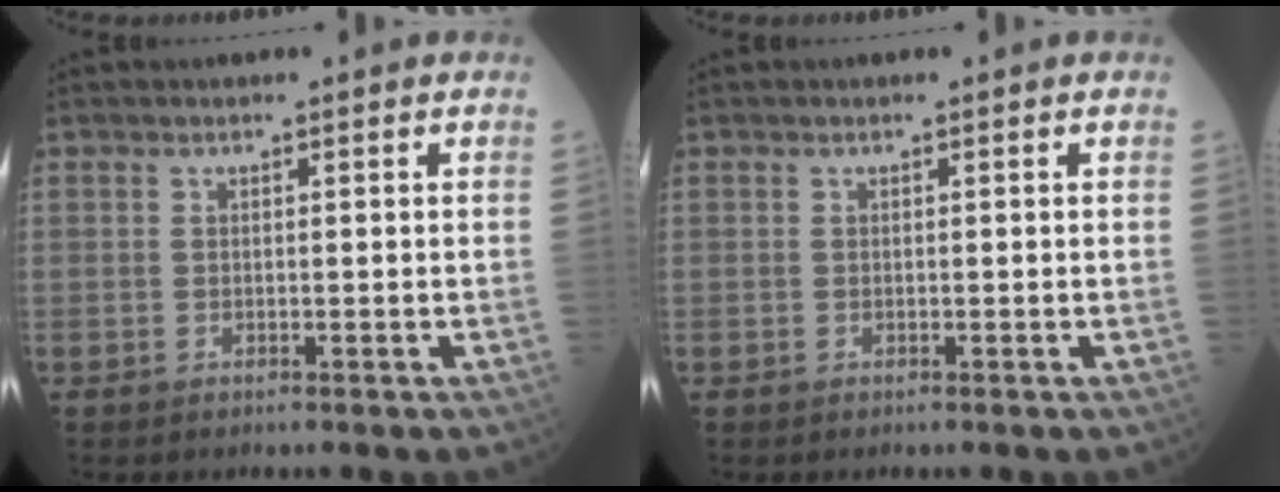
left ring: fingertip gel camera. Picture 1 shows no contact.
{"total": 0.0}